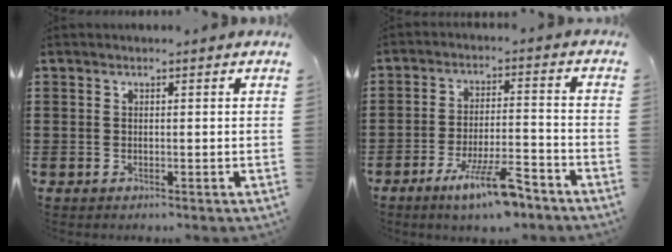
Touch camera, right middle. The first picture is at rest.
{"total": 9.1, "force": [-6.2, 1.6, 6.6], "torque": [-0.125, -0.001, -0.113]}